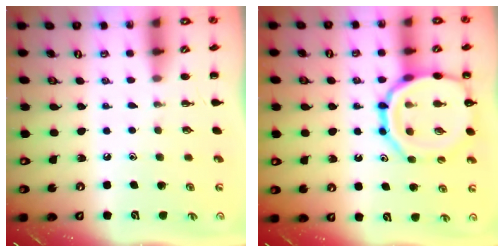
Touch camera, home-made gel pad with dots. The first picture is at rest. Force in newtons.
{"total": 17.4, "press": 17.3, "slide": 1.6}